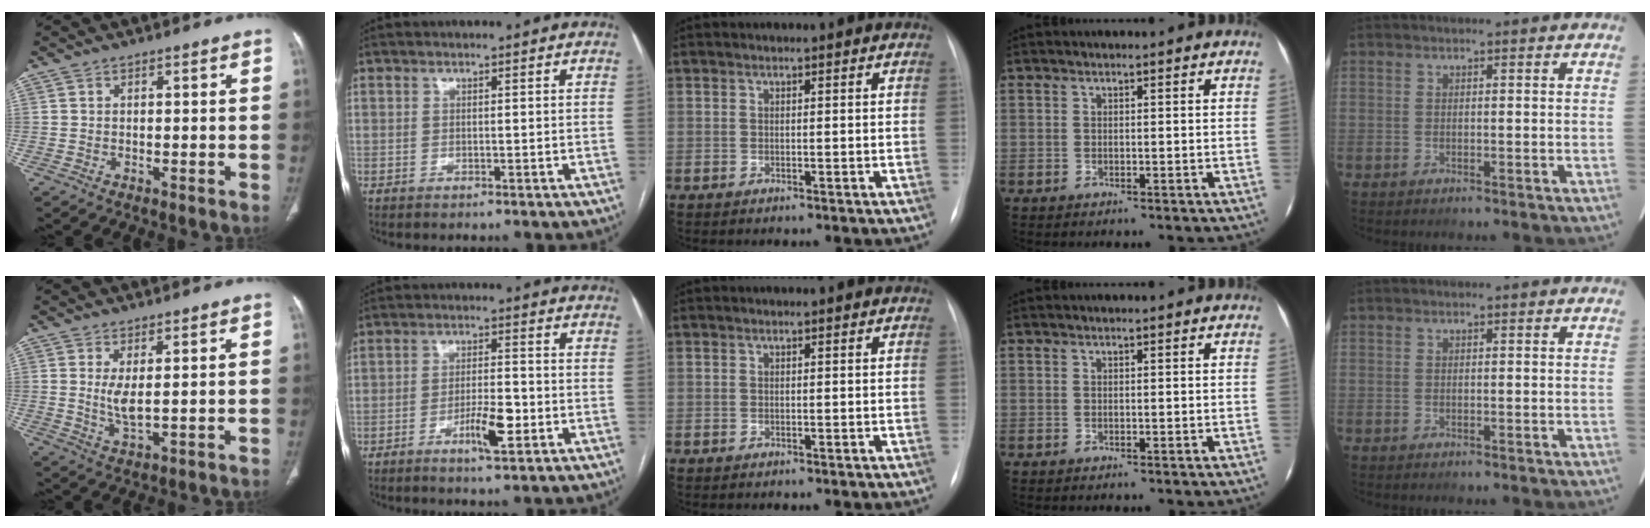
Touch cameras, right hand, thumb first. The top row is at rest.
{"thumb": {"total": 4.0, "force": [0.8, 1.1, 3.8], "torque": [-0.080, -0.017, 0.023]}, "index": {"total": 5.7, "force": [-2.3, 1.2, 5.1], "torque": [-0.091, -0.002, -0.037]}}